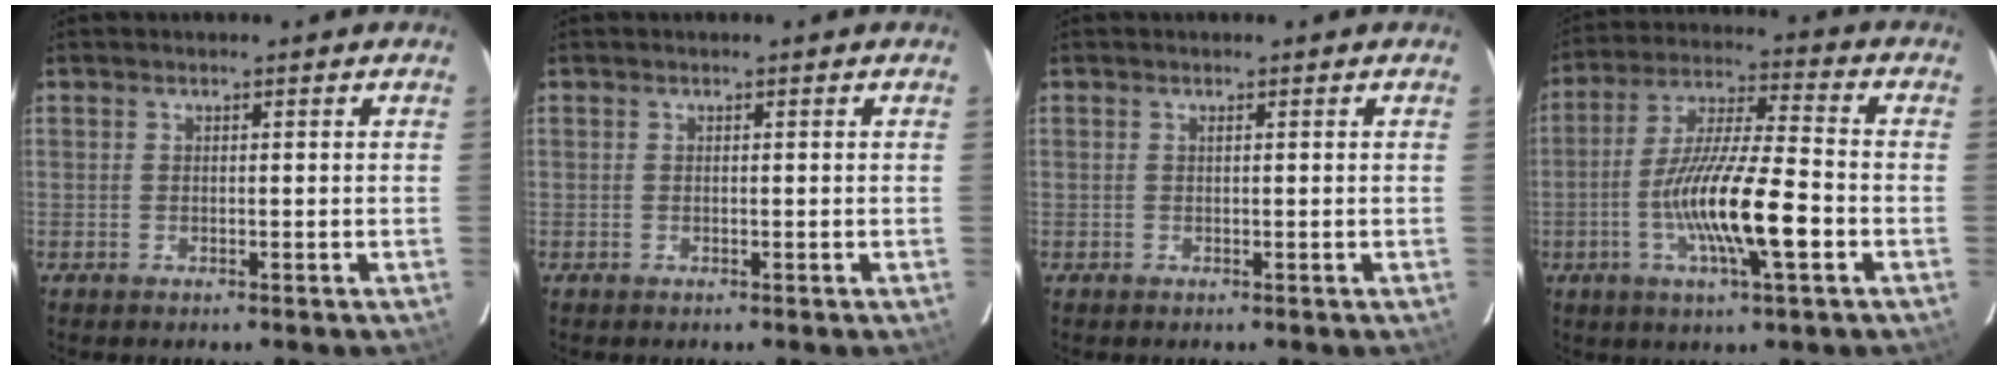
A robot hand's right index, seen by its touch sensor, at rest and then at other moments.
{"total": 0.0}
{"total": 0.0}
{"total": 15.2, "force": [-4.7, 2.2, 14.3], "torque": [-0.273, -0.007, -0.087]}